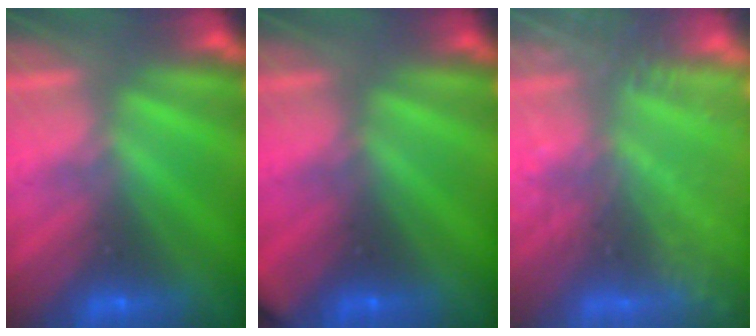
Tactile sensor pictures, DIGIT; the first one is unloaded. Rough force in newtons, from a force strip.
{"total": 2.2}
{"total": 6.5}